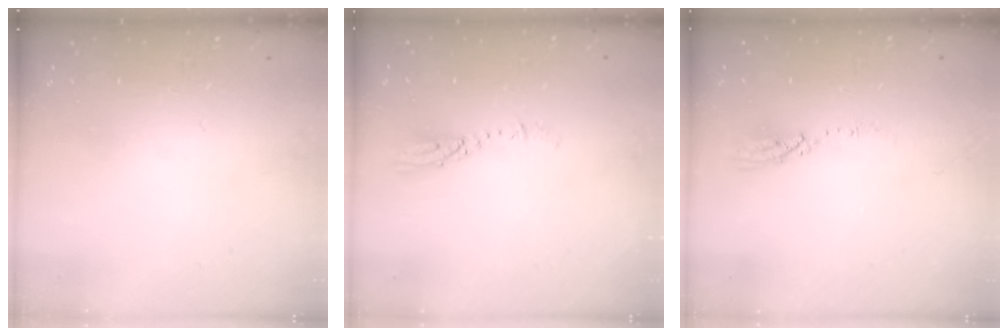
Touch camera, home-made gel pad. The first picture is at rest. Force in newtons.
{"total": 3.6, "press": 3.6, "slide": 0.5}
{"total": 3.7, "press": 3.7, "slide": 0.2}